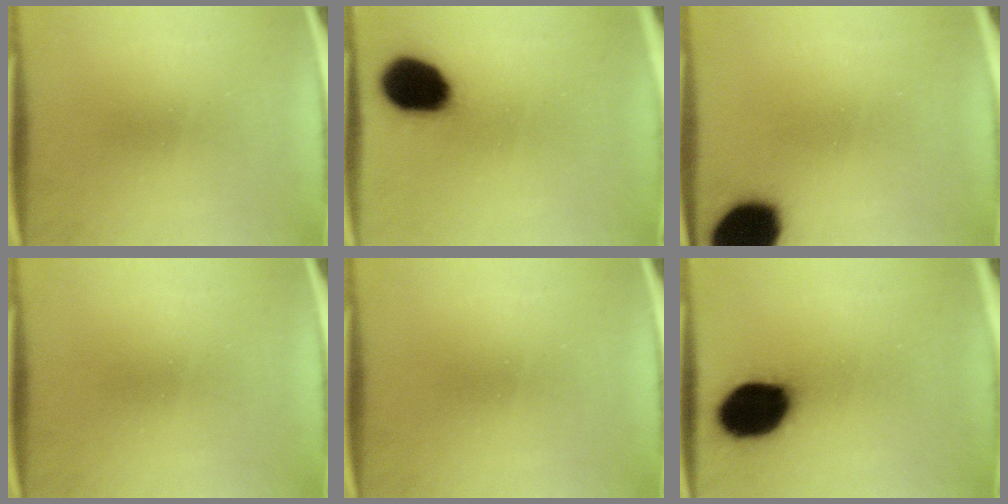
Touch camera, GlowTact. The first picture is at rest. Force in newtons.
{"total": 15.2}
{"total": 18.9}
{"total": 0.0}
{"total": 0.0}
{"total": 18.2}